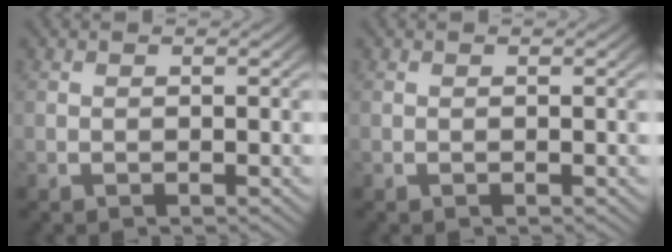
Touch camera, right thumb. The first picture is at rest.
{"total": 0.0}